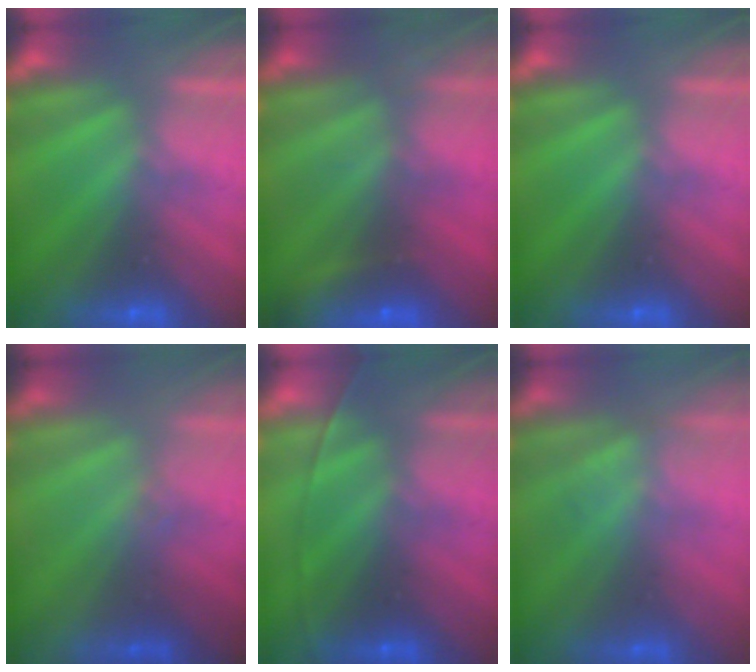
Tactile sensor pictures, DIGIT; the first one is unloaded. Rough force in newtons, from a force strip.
{"total": 7.9}
{"total": 0.0}
{"total": 1.3}
{"total": 1.5}
{"total": 2.8}